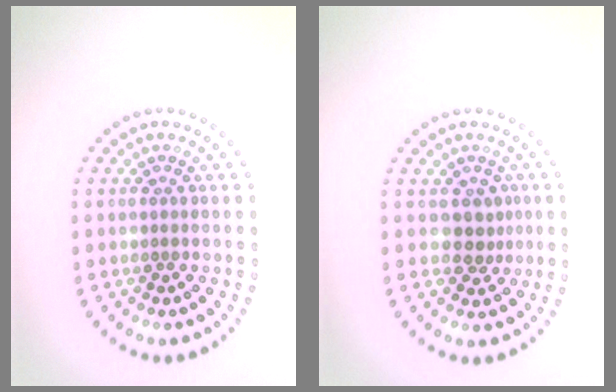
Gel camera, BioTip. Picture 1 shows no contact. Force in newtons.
{"total": 2.0, "press": 1.5, "slide": 1.3}